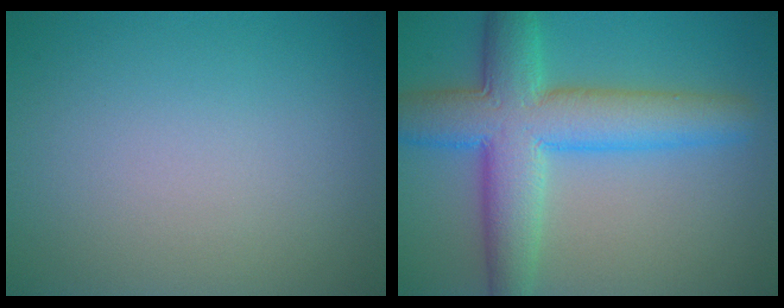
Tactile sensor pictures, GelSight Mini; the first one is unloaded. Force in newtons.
{"total": 8.8, "press": 8.8, "slide": 0.2}